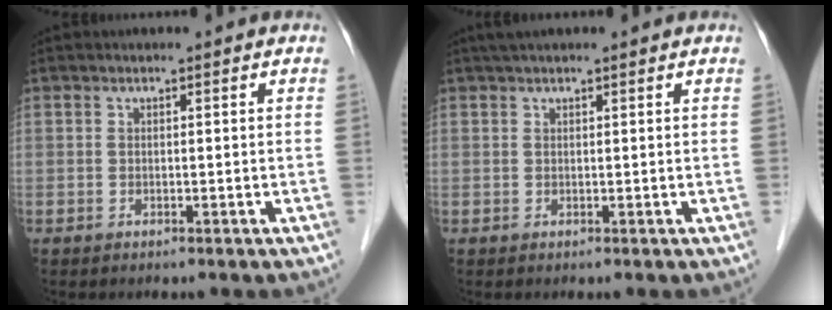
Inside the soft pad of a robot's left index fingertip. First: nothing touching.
{"total": 3.8, "force": [3.2, 0.3, 2.0], "torque": [-0.028, 0.037, 0.050]}